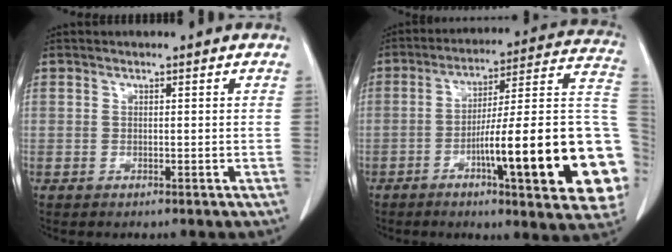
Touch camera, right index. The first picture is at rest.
{"total": 25.5, "force": [-6.6, 2.5, 24.5], "torque": [-0.240, 0.017, -0.089]}